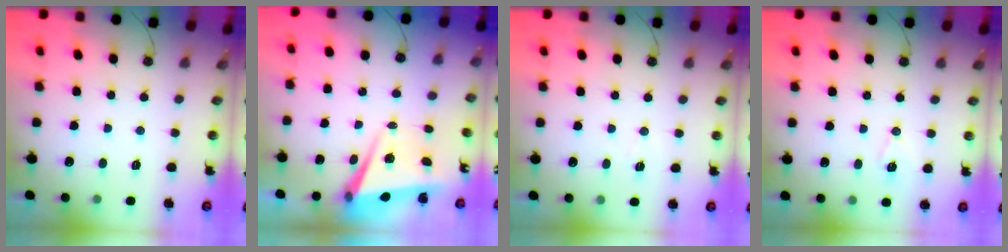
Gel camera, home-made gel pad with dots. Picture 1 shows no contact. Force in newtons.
{"total": 5.2, "press": 5.1, "slide": 1.3}
{"total": 5.3, "press": 3.1, "slide": 4.3}
{"total": 7.2, "press": 6.8, "slide": 2.1}